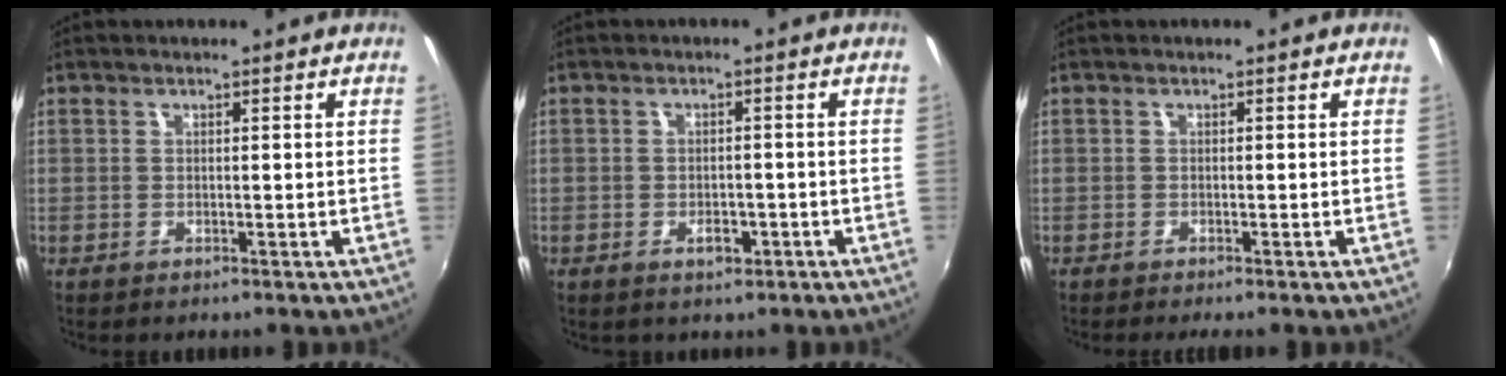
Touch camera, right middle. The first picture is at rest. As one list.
[{"total": 2.2, "force": [-0.8, 1.5, 1.3], "torque": [-0.022, 0.002, -0.007]}, {"total": 0.8, "force": [-0.8, -0.1, 0.3], "torque": [-0.005, -0.004, -0.014]}]